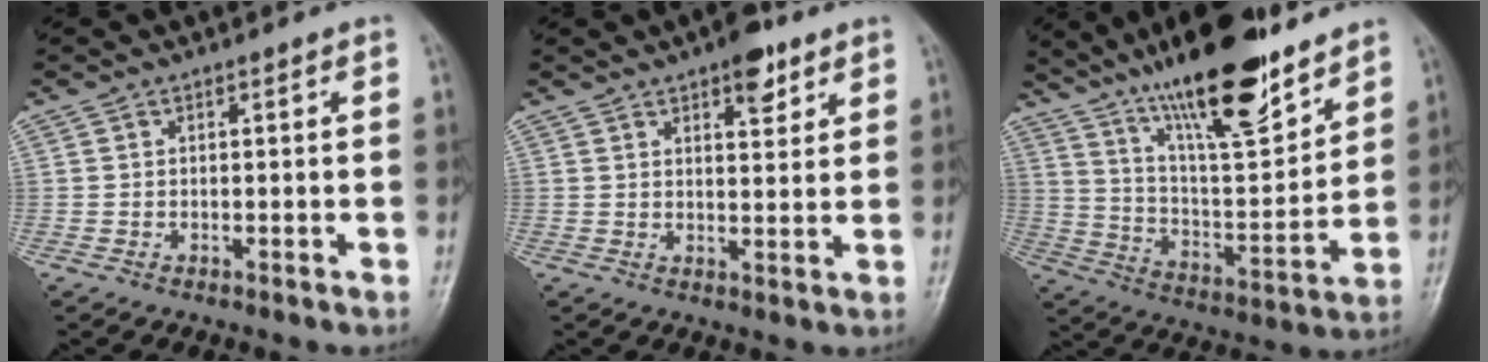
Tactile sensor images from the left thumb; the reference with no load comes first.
{"total": 6.2, "force": [3.8, 2.6, 4.2], "torque": [-0.039, -0.017, 0.048]}
{"total": 22.7, "force": [15.8, 6.2, 15.0], "torque": [-0.220, -0.070, 0.271]}